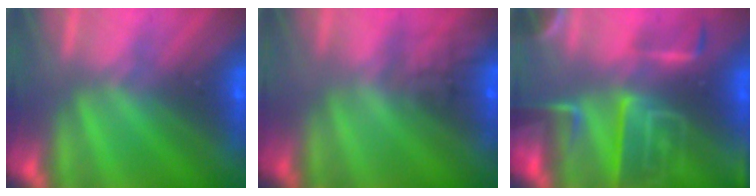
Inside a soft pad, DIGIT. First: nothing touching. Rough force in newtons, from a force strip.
{"total": 1.6}
{"total": 8.7}